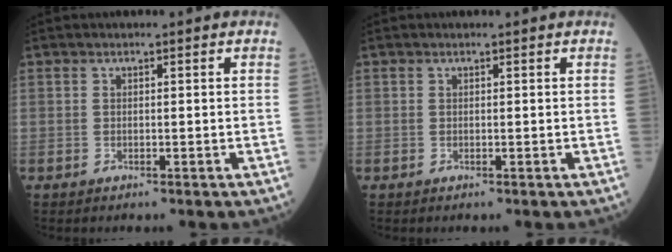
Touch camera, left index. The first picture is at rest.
{"total": 0.0}